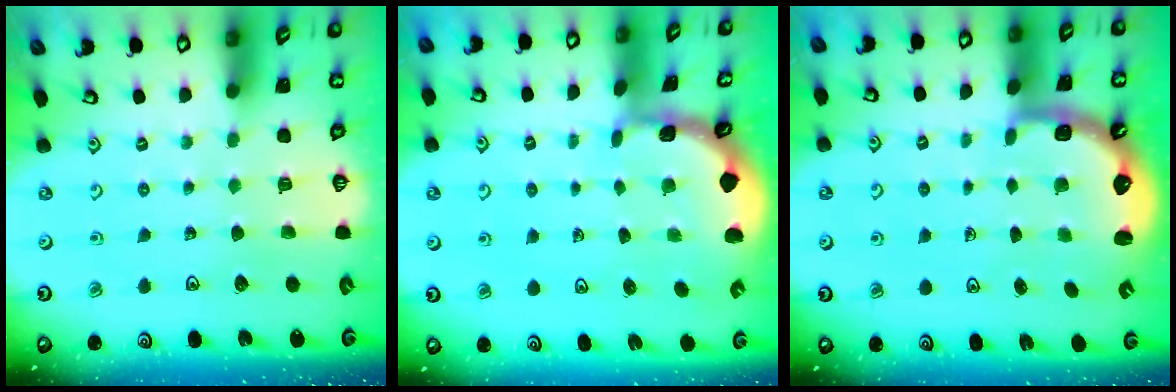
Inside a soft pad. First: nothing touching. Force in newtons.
{"total": 1.3, "press": 1.3, "slide": 0.1}
{"total": 2.8, "press": 2.5, "slide": 1.2}